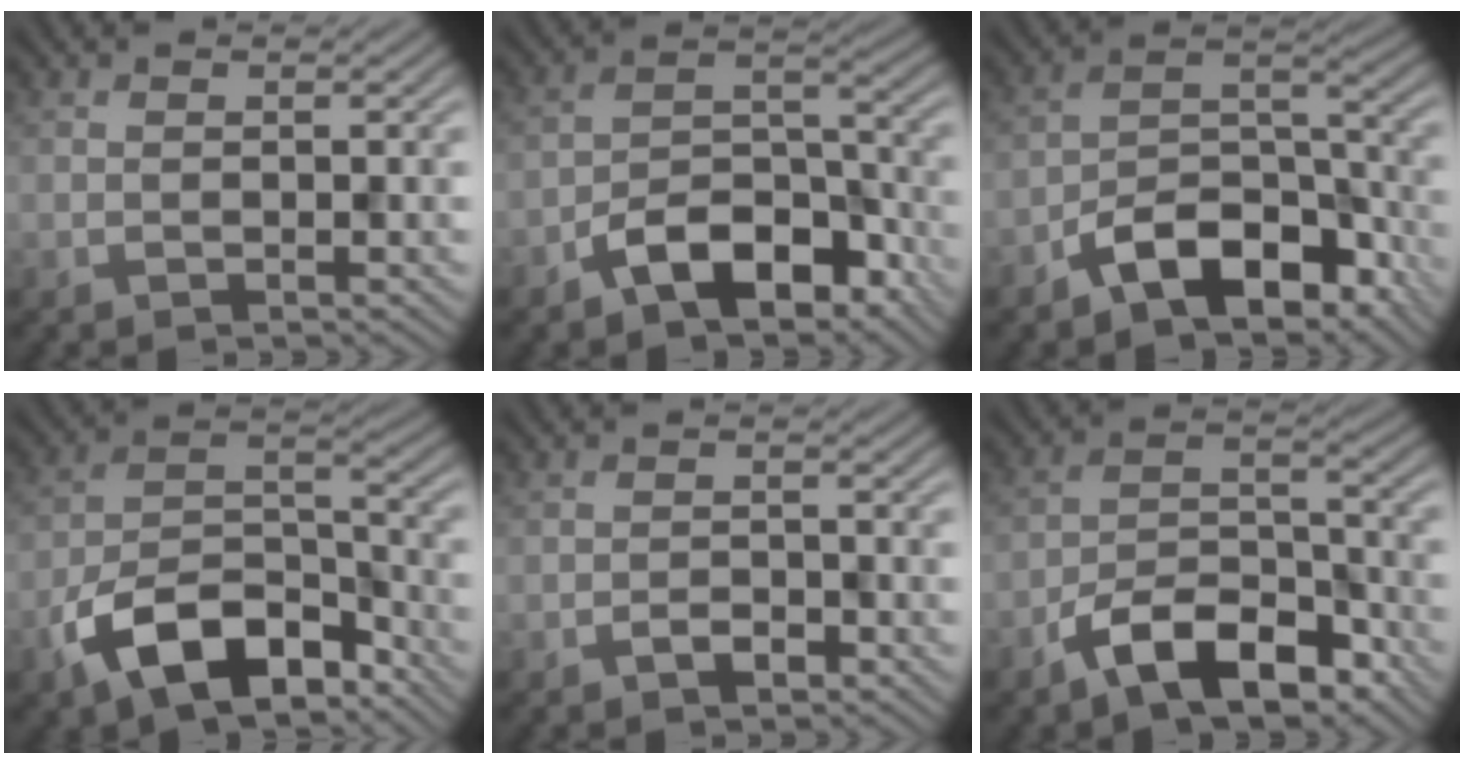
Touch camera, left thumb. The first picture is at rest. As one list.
[{"total": 9.0, "force": [-5.7, 4.5, 5.3], "torque": [-0.082, 0.004, -0.113]}, {"total": 10.4, "force": [-6.7, 5.0, 6.1], "torque": [-0.088, 0.004, -0.135]}, {"total": 12.0, "force": [-7.6, 5.6, 7.4], "torque": [-0.139, -0.008, -0.154]}, {"total": 1.8, "force": [-1.2, 0.9, 1.0], "torque": [-0.016, 0.002, -0.023]}, {"total": 9.3, "force": [-6.2, 4.1, 5.6], "torque": [-0.091, 0.003, -0.128]}]